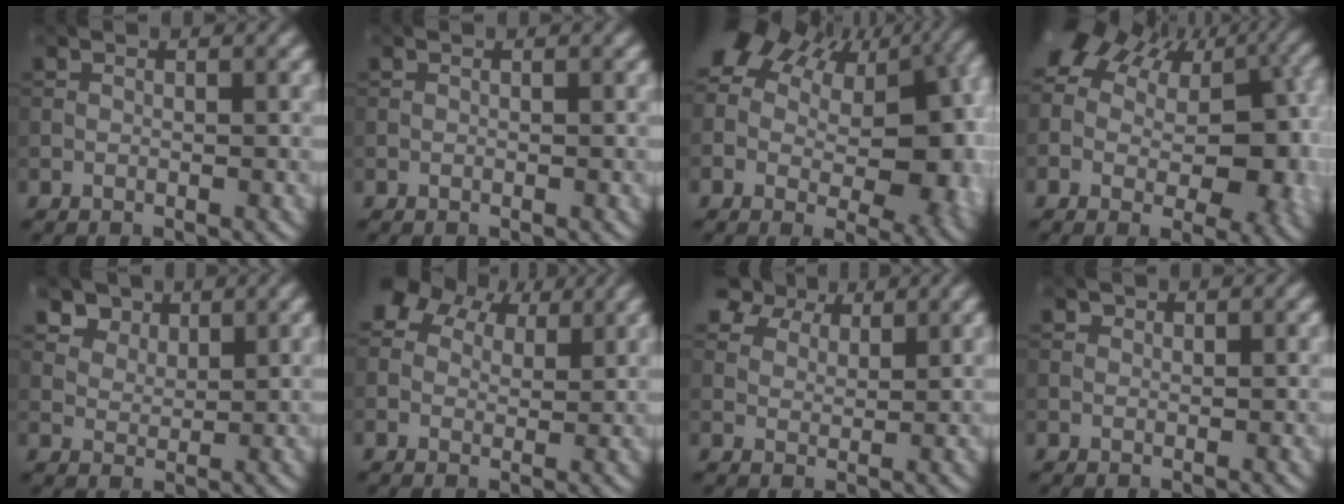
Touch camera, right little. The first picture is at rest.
{"total": 0.0}
{"total": 19.5, "force": [4.5, 12.1, 14.6], "torque": [-0.222, 0.013, 0.100]}
{"total": 17.9, "force": [4.0, 11.7, 12.9], "torque": [-0.207, 0.020, 0.079]}
{"total": 4.2, "force": [3.1, 2.6, 1.4], "torque": [-0.045, -0.018, 0.075]}
{"total": 5.2, "force": [3.4, 3.2, 2.3], "torque": [-0.047, 0.009, 0.048]}
{"total": 7.3, "force": [5.6, 3.5, 3.0], "torque": [-0.072, 0.003, 0.097]}
{"total": 0.7, "force": [0.5, 0.4, 0.1], "torque": [-0.001, 0.000, 0.009]}